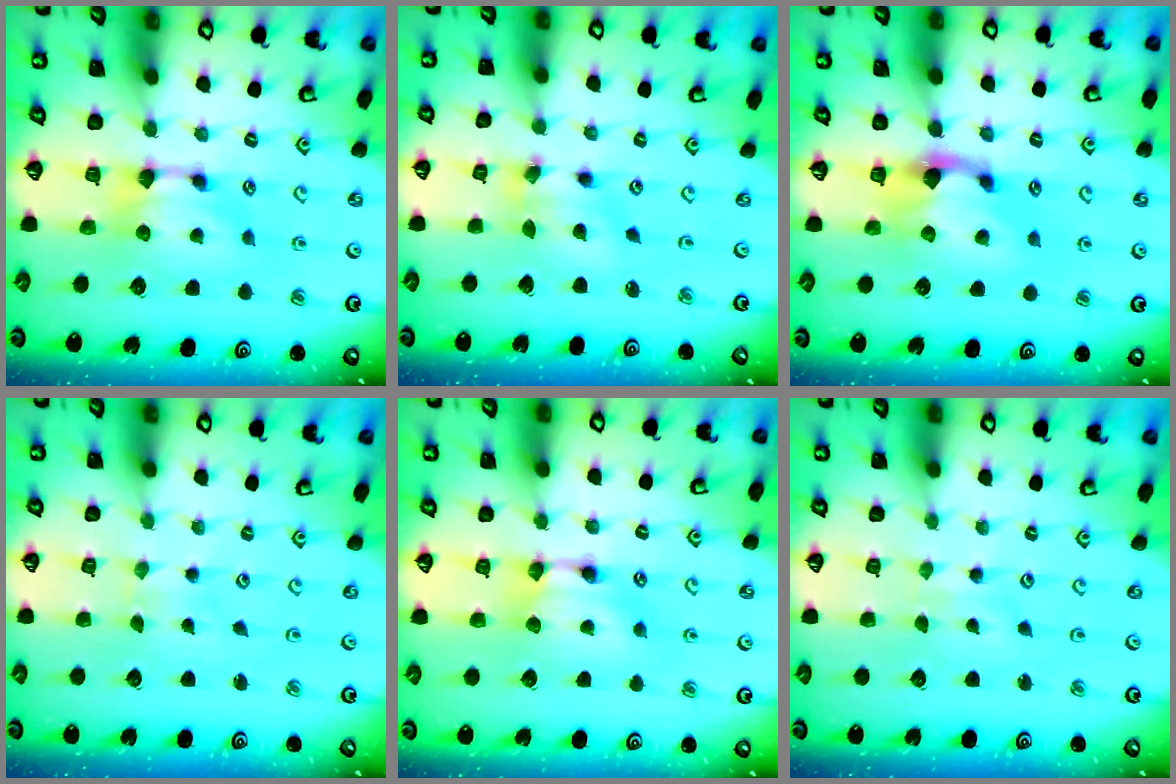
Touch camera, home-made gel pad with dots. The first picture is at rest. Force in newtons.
{"total": 2.0, "press": 1.5, "slide": 1.3}
{"total": 1.4, "press": 0.9, "slide": 1.0}
{"total": 4.4, "press": 4.4, "slide": 0.1}
{"total": 1.6, "press": 1.6, "slide": 0.2}
{"total": 2.7, "press": 2.6, "slide": 0.4}